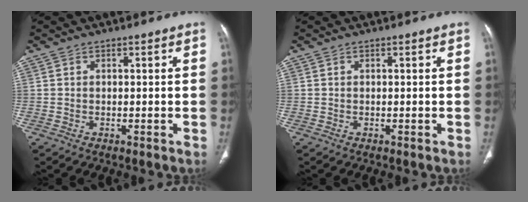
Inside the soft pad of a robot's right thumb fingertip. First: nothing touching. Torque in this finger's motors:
{"motor_torque": [0.00, 0.00, -0.09, 0.09, 0.00]}